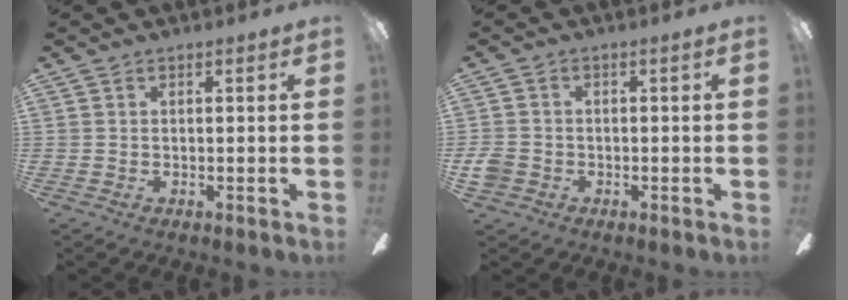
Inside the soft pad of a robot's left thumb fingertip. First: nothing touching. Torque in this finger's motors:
{"motor_torque": [0.12, 0.08, 0.13, -0.23, 0.00]}